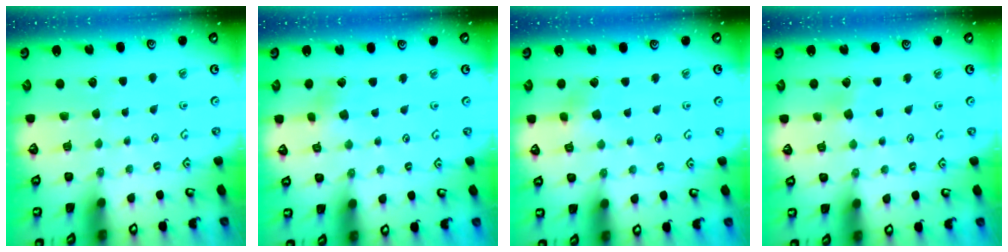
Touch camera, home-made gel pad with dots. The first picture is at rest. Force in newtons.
{"total": 2.8, "press": 2.8, "slide": 0.5}
{"total": 4.1, "press": 4.1, "slide": 0.6}
{"total": 3.7, "press": 3.7, "slide": 0.4}